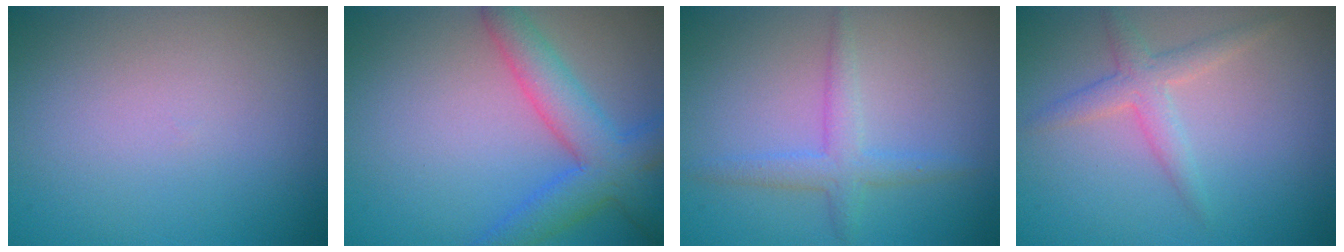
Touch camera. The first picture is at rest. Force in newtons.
{"total": 5.1, "press": 5.1, "slide": 0.2}
{"total": 2.5, "press": 2.5, "slide": 0.1}
{"total": 2.5, "press": 2.5, "slide": 0.0}